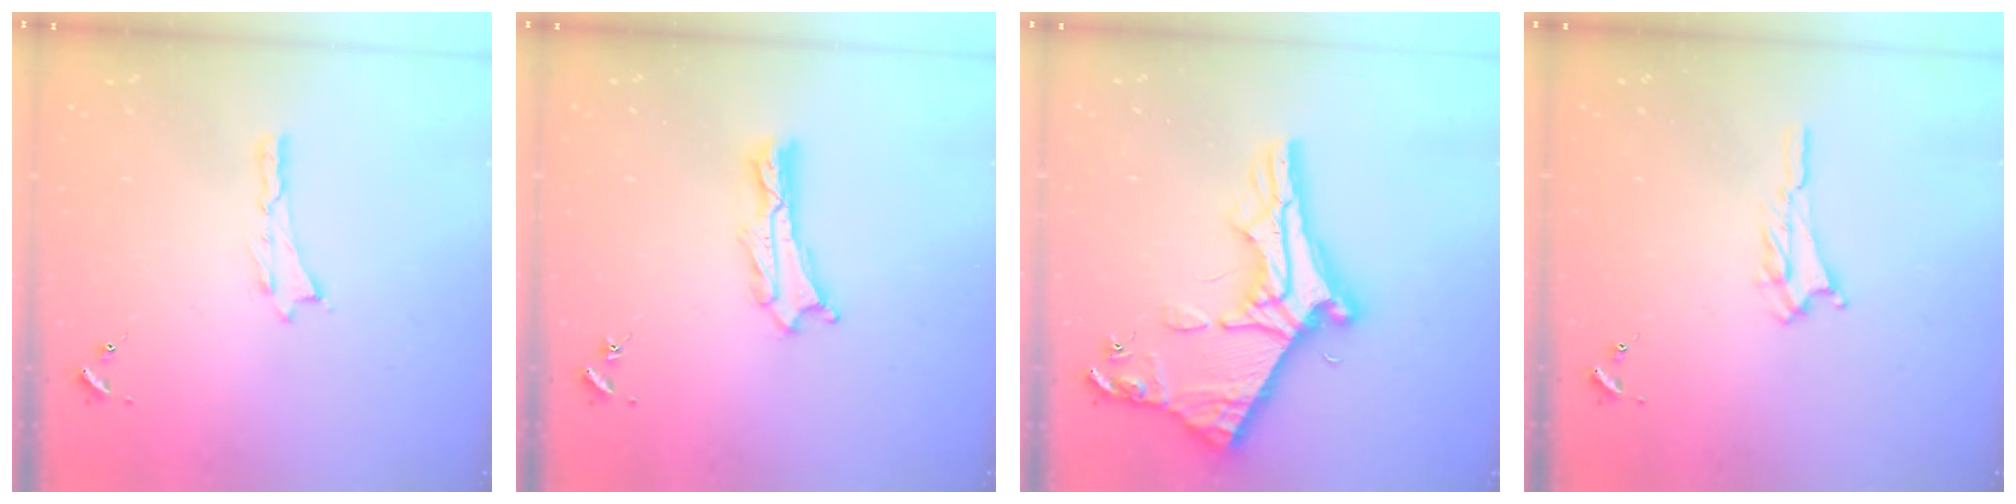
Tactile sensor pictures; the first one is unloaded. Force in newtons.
{"total": 1.2, "press": 1.2, "slide": 0.2}
{"total": 11.2, "press": 11.1, "slide": 1.1}
{"total": 1.7, "press": 1.6, "slide": 0.3}